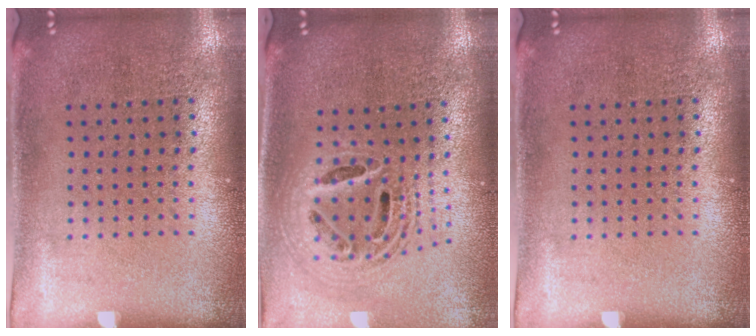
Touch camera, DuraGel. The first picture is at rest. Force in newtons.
{"total": 2.1, "press": 1.7, "slide": 1.2}
{"total": 0.0}